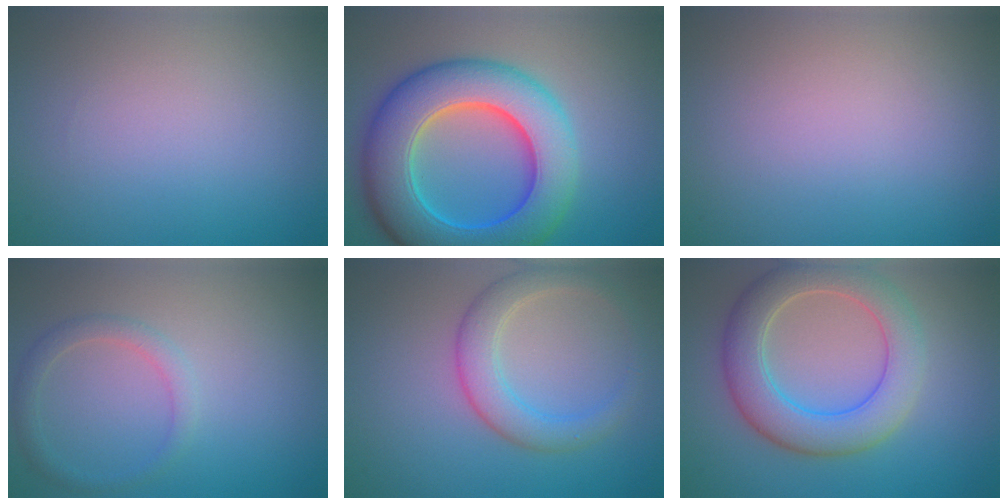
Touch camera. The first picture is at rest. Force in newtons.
{"total": 11.2, "press": 11.2, "slide": 0.2}
{"total": 0.0}
{"total": 1.7, "press": 1.7, "slide": 0.1}
{"total": 3.8, "press": 3.8, "slide": 0.2}
{"total": 6.4, "press": 6.4, "slide": 0.6}